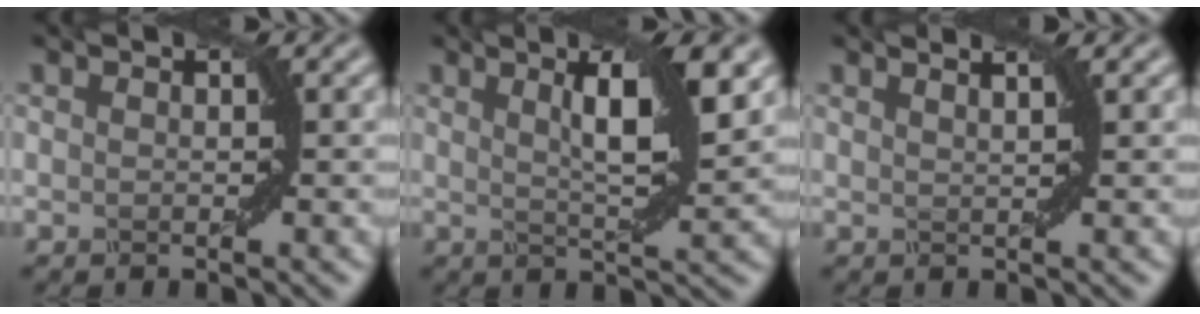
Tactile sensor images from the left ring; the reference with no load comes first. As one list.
[{"total": 5.8, "force": [2.1, 1.3, 5.3], "torque": [-0.072, 0.002, 0.035]}, {"total": 3.0, "force": [2.0, 1.3, 1.8], "torque": [-0.006, 0.014, -0.006]}]